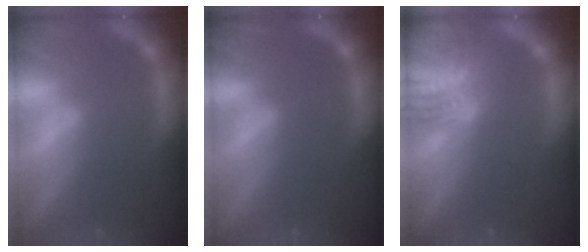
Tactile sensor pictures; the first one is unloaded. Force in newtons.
{"total": 0.0}
{"total": 9.1}